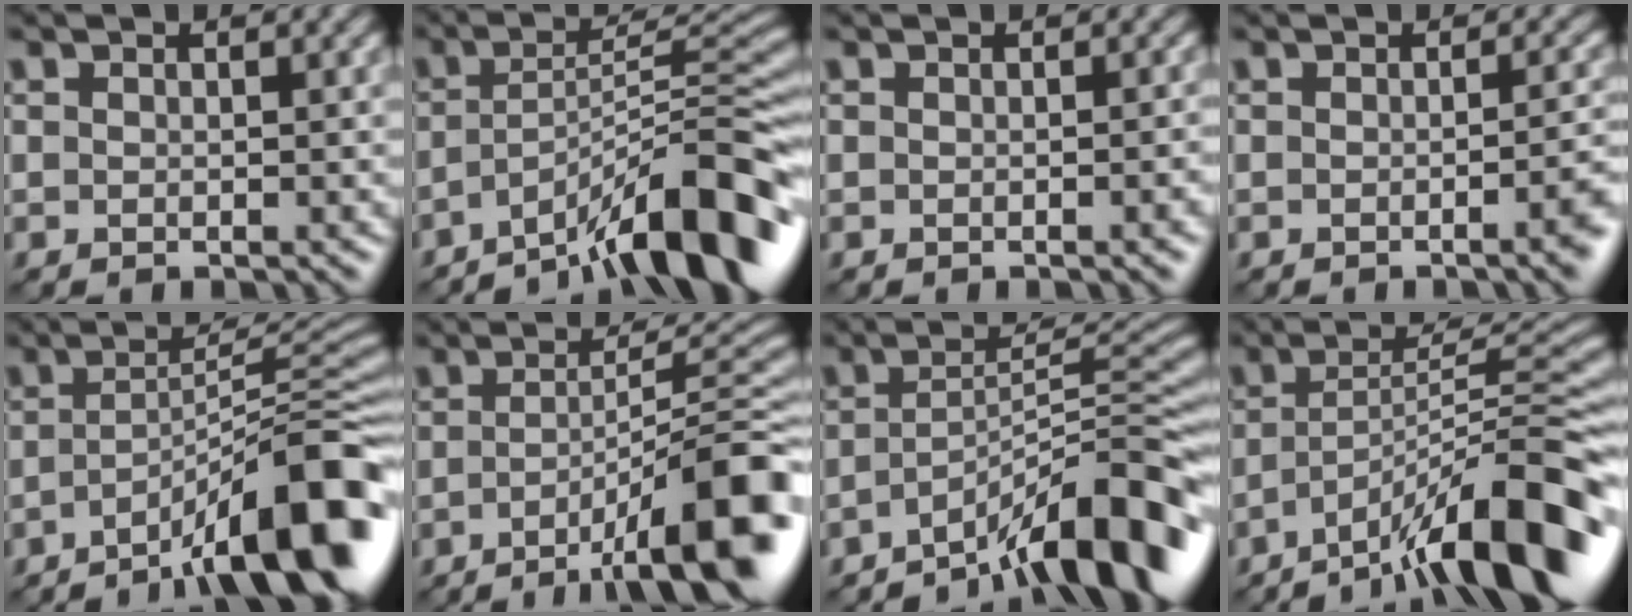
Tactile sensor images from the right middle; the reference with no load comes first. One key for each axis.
{"total": 10.7, "fx": -6.9, "fy": 1.4, "fz": 8.0, "tx": -0.104, "ty": 0.019, "tz": -0.122}
{"total": 2.1, "fx": -0.6, "fy": 0.8, "fz": 1.8, "tx": -0.012, "ty": 0.002, "tz": -0.005}
{"total": 3.5, "fx": -1.5, "fy": 0.8, "fz": 3.1, "tx": -0.035, "ty": -0.004, "tz": -0.022}
{"total": 12.0, "fx": -6.9, "fy": 2.0, "fz": 9.6, "tx": -0.129, "ty": 0.009, "tz": -0.114}
{"total": 11.0, "fx": -5.8, "fy": 1.5, "fz": 9.2, "tx": -0.121, "ty": 0.006, "tz": -0.094}
{"total": 9.4, "fx": -6.3, "fy": 1.1, "fz": 6.8, "tx": -0.090, "ty": 0.014, "tz": -0.112}
{"total": 12.3, "fx": -7.9, "fy": 1.7, "fz": 9.2, "tx": -0.126, "ty": 0.019, "tz": -0.138}